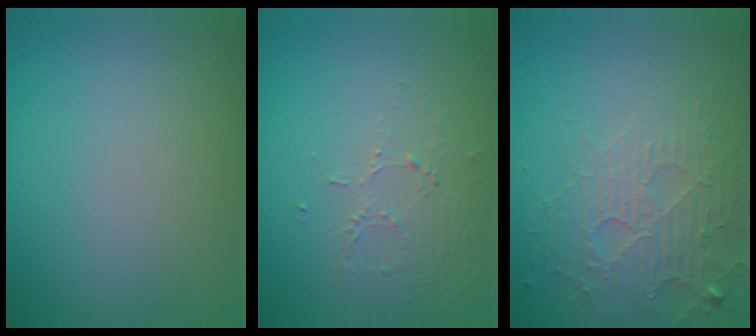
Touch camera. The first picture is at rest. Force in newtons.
{"total": 1.4, "press": 0.8, "slide": 1.2}
{"total": 3.9, "press": 3.8, "slide": 1.0}